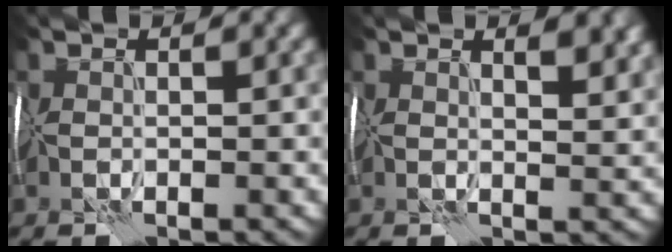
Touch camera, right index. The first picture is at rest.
{"total": 5.1, "force": [2.9, 2.1, 3.7], "torque": [-0.030, 0.007, 0.039]}